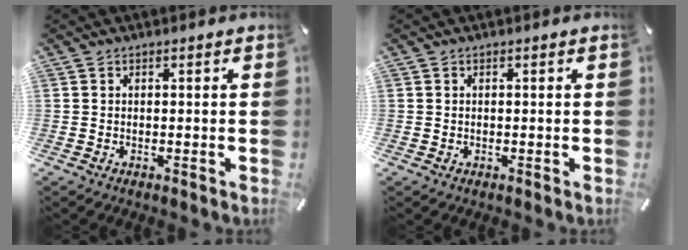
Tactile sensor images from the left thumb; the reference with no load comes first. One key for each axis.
{"total": 0.0}